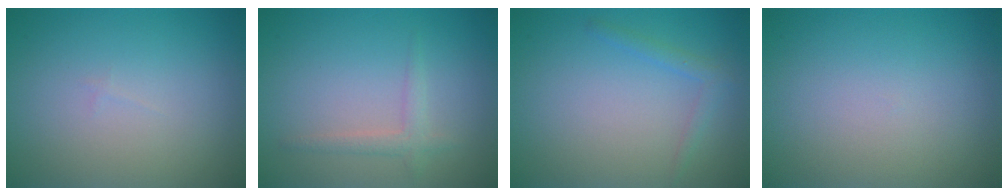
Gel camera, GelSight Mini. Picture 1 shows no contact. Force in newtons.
{"total": 1.6, "press": 1.6, "slide": 0.1}
{"total": 1.3, "press": 1.3, "slide": 0.1}
{"total": 0.0}